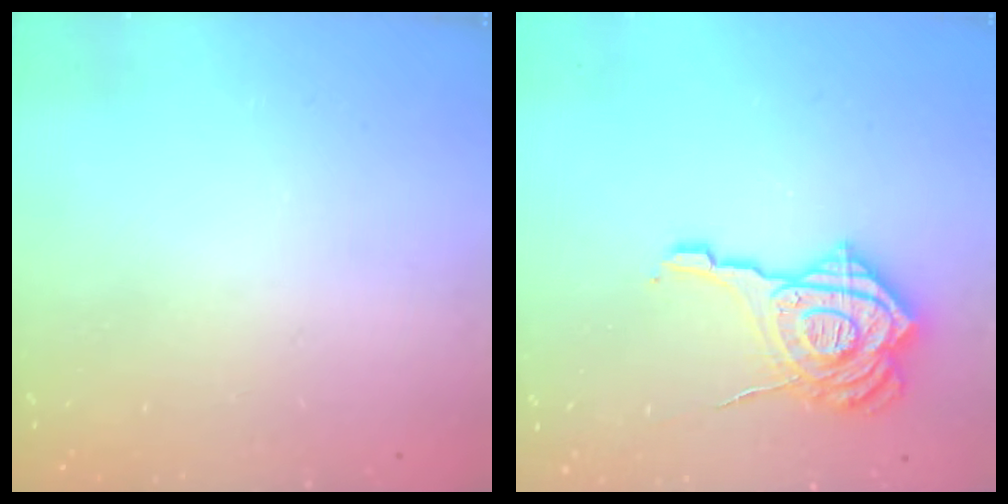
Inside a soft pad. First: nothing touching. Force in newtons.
{"total": 18.9, "press": 18.8, "slide": 1.9}